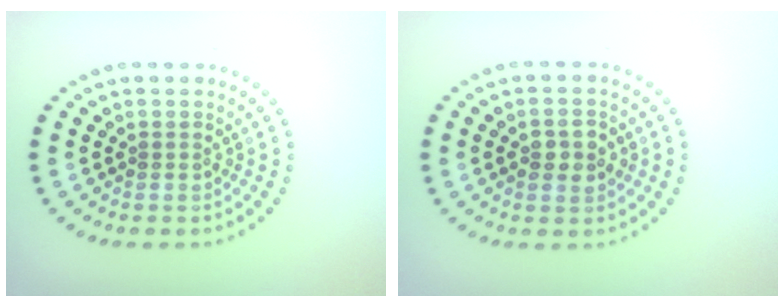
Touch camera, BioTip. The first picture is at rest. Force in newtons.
{"total": 2.2, "press": 2.2, "slide": 0.1}